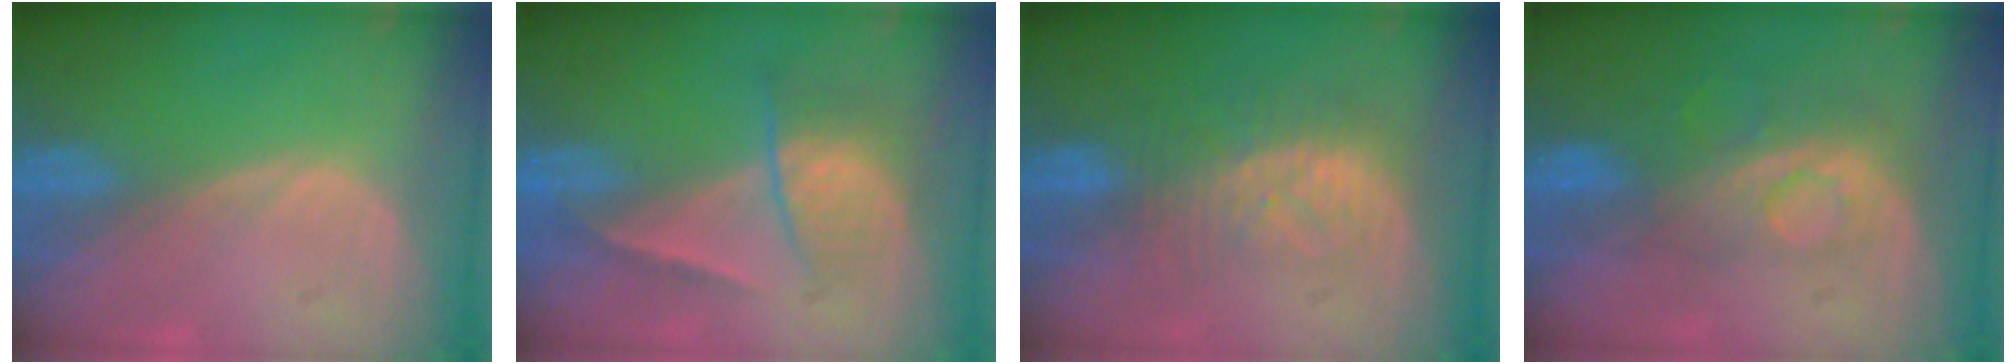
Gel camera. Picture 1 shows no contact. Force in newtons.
{"total": 6.9, "press": 5.9, "slide": 3.6}
{"total": 8.3, "press": 7.2, "slide": 4.0}
{"total": 8.4, "press": 7.1, "slide": 4.5}